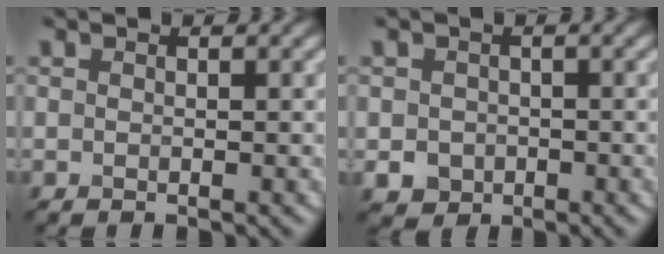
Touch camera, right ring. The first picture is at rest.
{"total": 2.3, "force": [-0.6, 2.1, 0.8], "torque": [-0.009, -0.006, -0.009]}